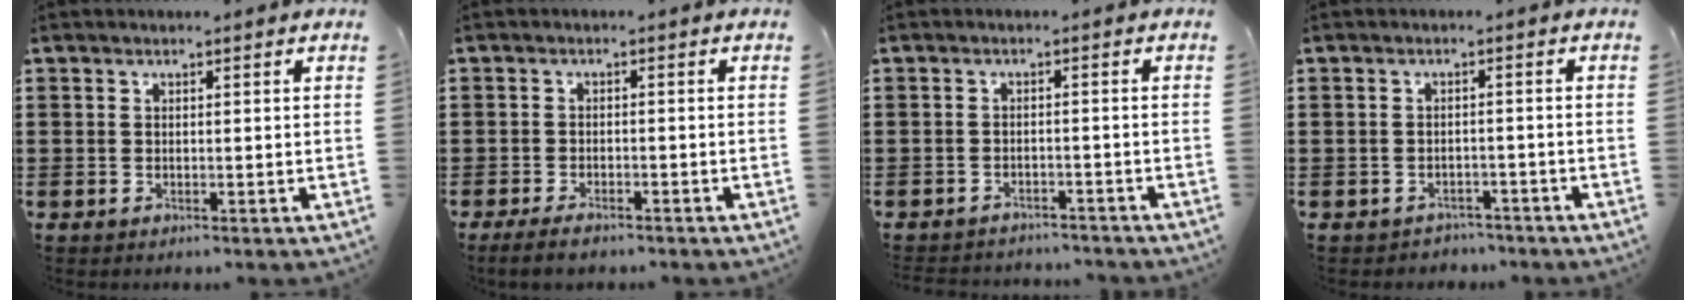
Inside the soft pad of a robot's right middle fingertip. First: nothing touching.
{"total": 2.2, "force": [-1.7, 0.5, 1.4], "torque": [-0.030, 0.000, -0.034]}
{"total": 2.3, "force": [-2.3, 0.3, 0.0], "torque": [-0.008, -0.002, -0.049]}
{"total": 1.8, "force": [-1.8, 0.5, -0.2], "torque": [-0.005, 0.001, -0.041]}